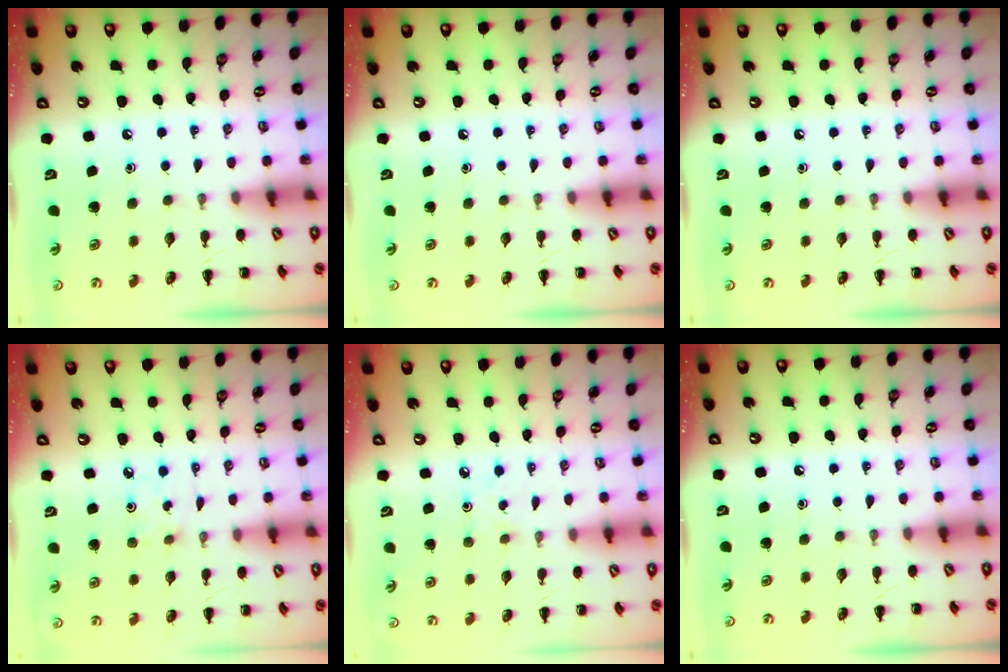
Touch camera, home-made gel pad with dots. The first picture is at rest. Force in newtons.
{"total": 0.0}
{"total": 0.0}
{"total": 1.2, "press": 1.1, "slide": 0.4}
{"total": 1.5, "press": 1.4, "slide": 0.6}
{"total": 0.0}